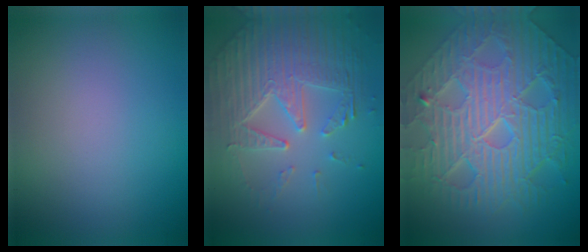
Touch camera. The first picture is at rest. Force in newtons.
{"total": 6.4, "press": 5.0, "slide": 4.0}
{"total": 11.4, "press": 7.5, "slide": 8.5}